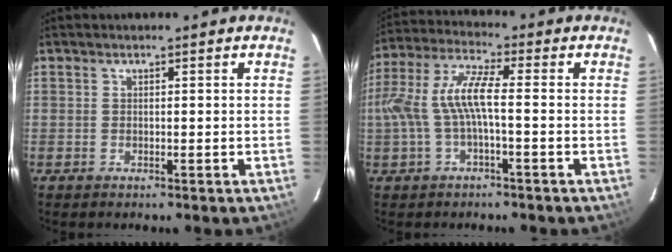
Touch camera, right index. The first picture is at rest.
{"total": 8.9, "force": [-1.5, 1.9, 8.6], "torque": [-0.184, 0.008, -0.025]}